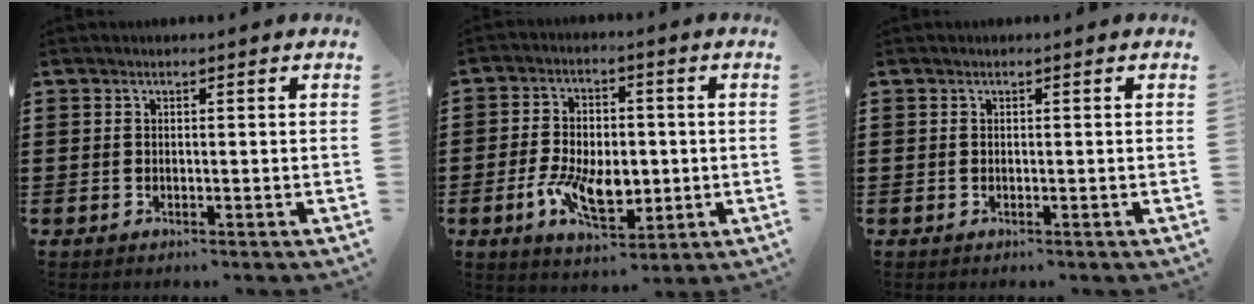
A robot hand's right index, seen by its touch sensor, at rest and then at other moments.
{"total": 9.5, "force": [-2.1, 5.5, 7.5], "torque": [-0.153, 0.002, -0.040]}
{"total": 0.0}